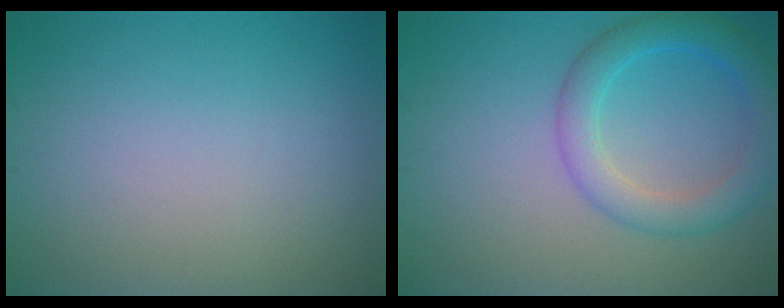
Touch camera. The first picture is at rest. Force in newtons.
{"total": 4.5, "press": 4.5, "slide": 0.4}